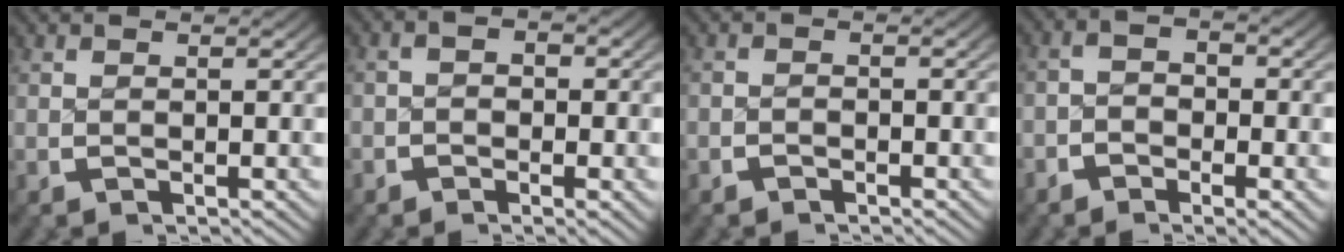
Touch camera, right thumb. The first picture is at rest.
{"total": 1.7, "force": [-0.7, 1.1, 1.1], "torque": [-0.013, 0.000, -0.018]}
{"total": 1.0, "force": [-0.9, 0.3, 0.0], "torque": [0.005, 0.002, -0.021]}
{"total": 2.7, "force": [-1.4, 1.5, 1.8], "torque": [-0.024, -0.002, -0.029]}